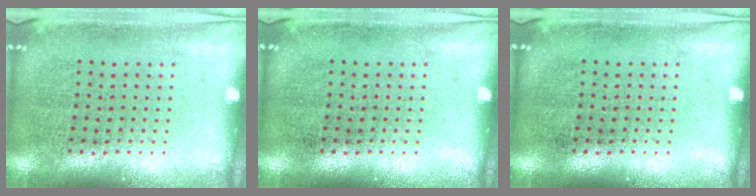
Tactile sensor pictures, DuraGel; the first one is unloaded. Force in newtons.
{"total": 0.0}
{"total": 0.0}